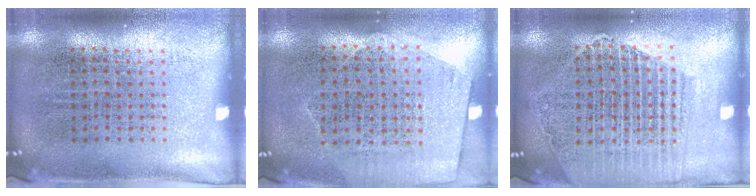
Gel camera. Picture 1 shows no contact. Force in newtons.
{"total": 1.2, "press": 1.0, "slide": 0.7}
{"total": 1.9, "press": 1.8, "slide": 0.7}